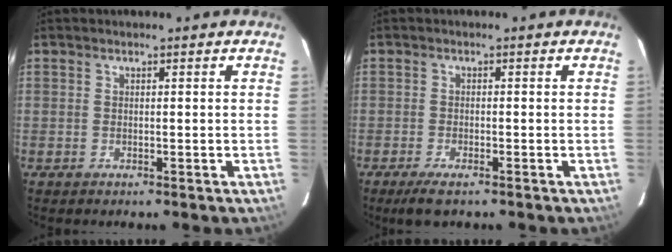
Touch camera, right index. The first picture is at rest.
{"total": 3.4, "force": [-2.4, 0.9, 2.2], "torque": [-0.046, -0.006, -0.039]}